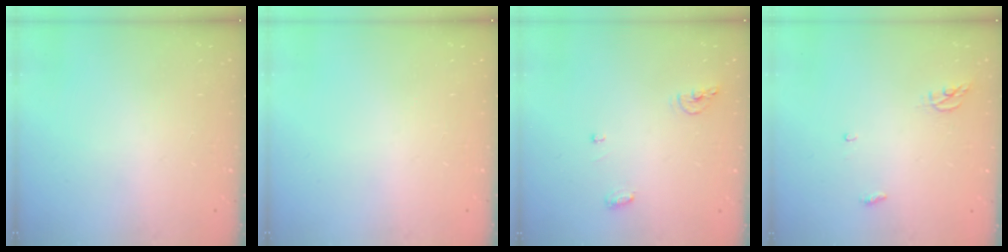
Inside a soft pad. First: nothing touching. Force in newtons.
{"total": 0.0}
{"total": 6.0, "press": 6.0, "slide": 0.2}
{"total": 3.5, "press": 3.5, "slide": 0.2}